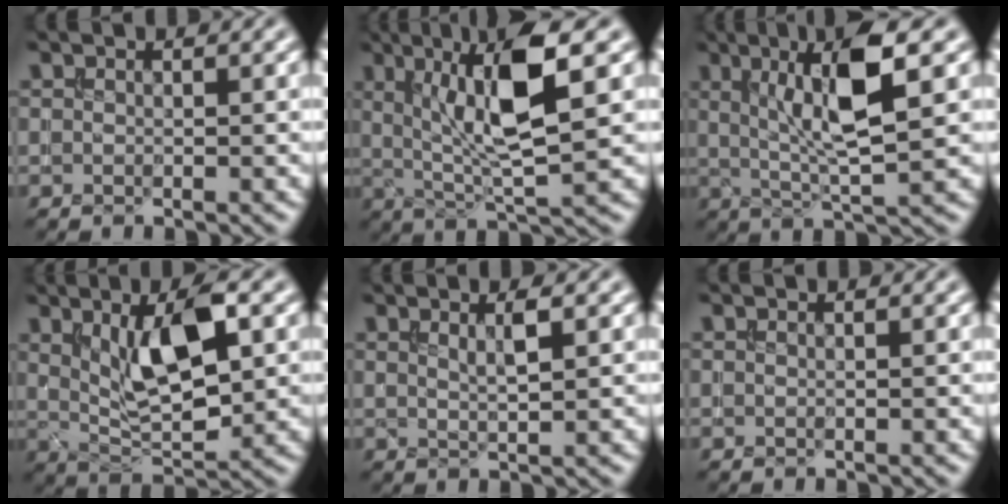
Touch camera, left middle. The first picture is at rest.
{"total": 8.7, "force": [2.5, 1.9, 8.1], "torque": [-0.141, -0.005, 0.043]}
{"total": 7.8, "force": [2.1, 1.7, 7.3], "torque": [-0.127, 0.000, 0.038]}
{"total": 7.3, "force": [2.1, 2.5, 6.5], "torque": [-0.116, -0.004, 0.039]}
{"total": 2.2, "force": [0.9, 0.5, 1.9], "torque": [-0.026, 0.001, 0.013]}
{"total": 0.0}